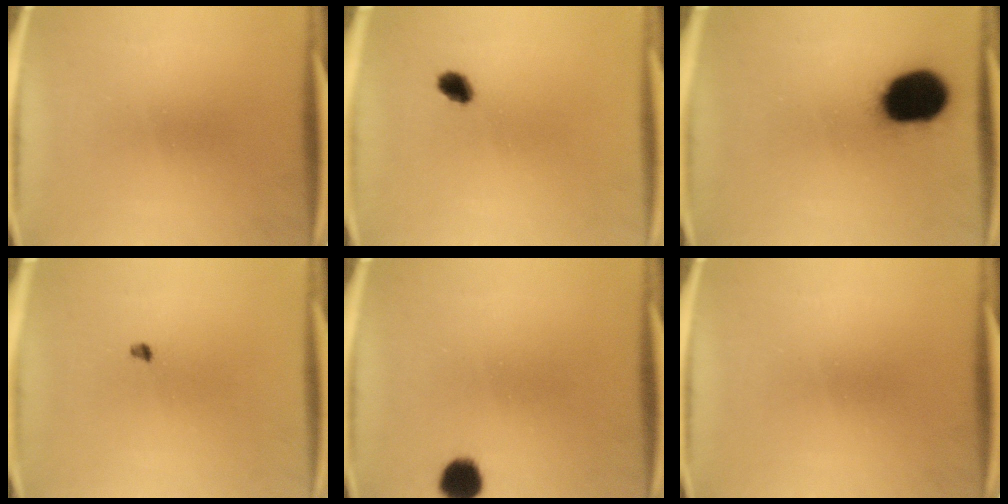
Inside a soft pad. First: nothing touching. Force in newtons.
{"total": 3.1}
{"total": 18.1}
{"total": 1.1}
{"total": 5.5}
{"total": 0.0}